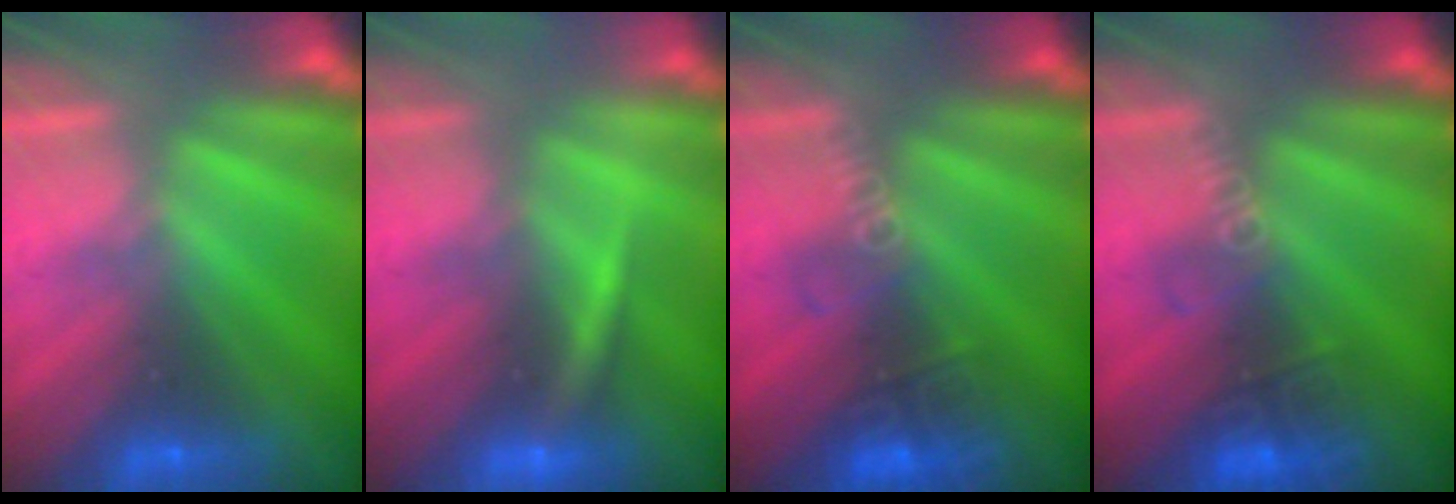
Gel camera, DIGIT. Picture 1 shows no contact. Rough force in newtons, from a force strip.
{"total": 3.0}
{"total": 2.7}
{"total": 2.7}